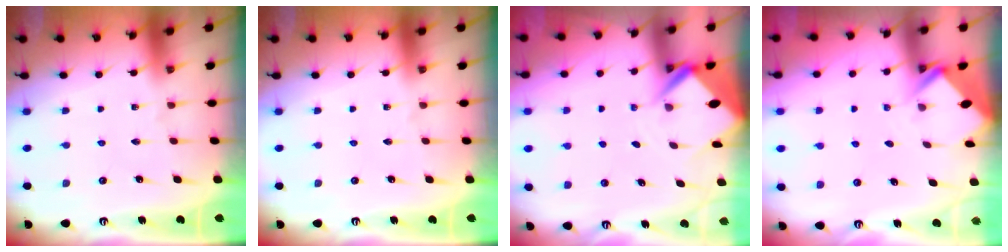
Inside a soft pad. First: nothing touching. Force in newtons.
{"total": 0.0}
{"total": 4.2, "press": 4.2, "slide": 0.3}
{"total": 2.9, "press": 2.9, "slide": 0.2}